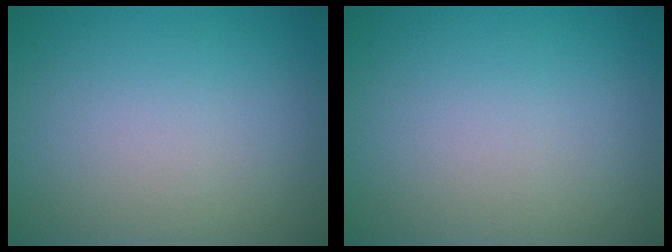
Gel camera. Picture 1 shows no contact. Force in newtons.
{"total": 0.0}